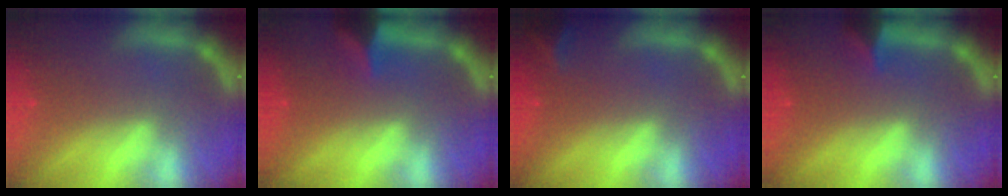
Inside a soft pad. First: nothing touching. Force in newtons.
{"total": 2.9}
{"total": 1.9}
{"total": 1.9}